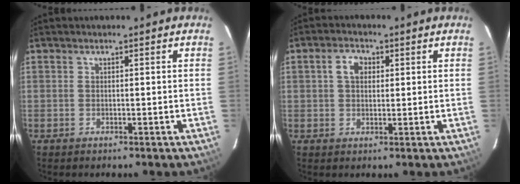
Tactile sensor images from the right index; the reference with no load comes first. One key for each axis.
{"total": 3.8, "fx": 1.0, "fy": 2.7, "fz": 2.5, "tx": -0.044, "ty": 0.014, "tz": 0.017}